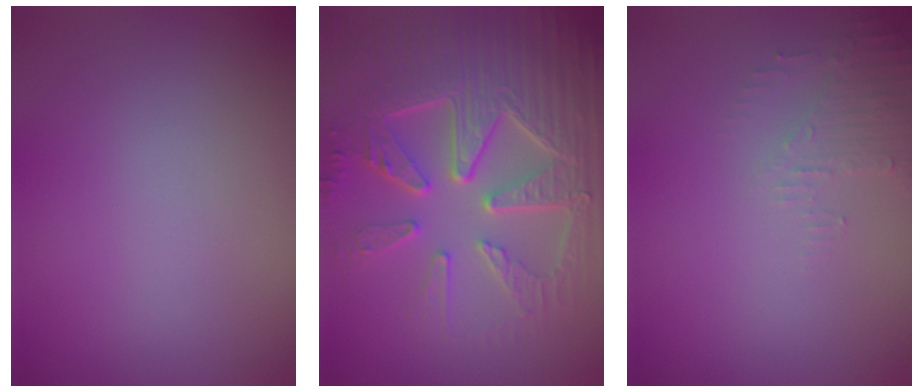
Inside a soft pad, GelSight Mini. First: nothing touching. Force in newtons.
{"total": 8.9, "press": 6.5, "slide": 6.1}
{"total": 1.9, "press": 1.8, "slide": 0.4}